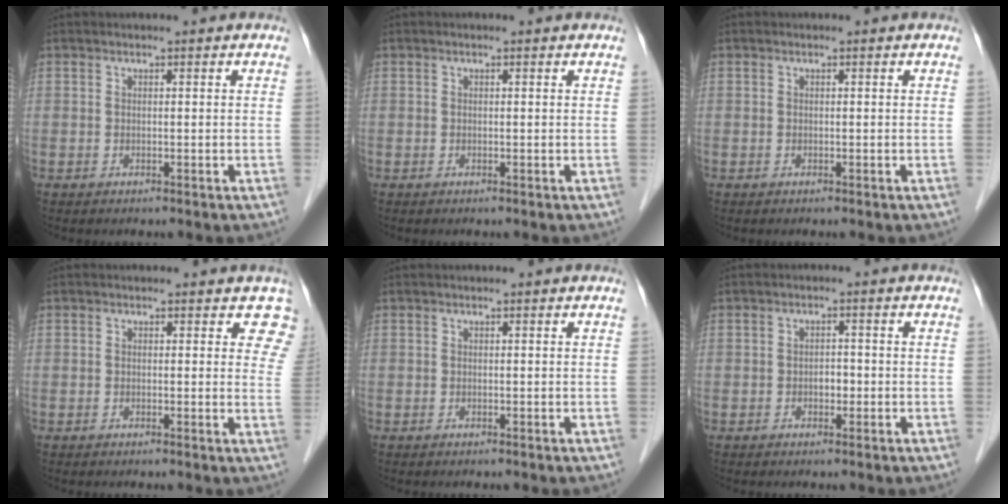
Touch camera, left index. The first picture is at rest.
{"total": 0.0}
{"total": 0.0}
{"total": 4.0, "force": [3.2, 2.3, 0.9], "torque": [0.022, -0.016, 0.010]}
{"total": 0.0}
{"total": 1.7, "force": [-0.7, 1.1, 1.1], "torque": [-0.015, 0.001, -0.010]}